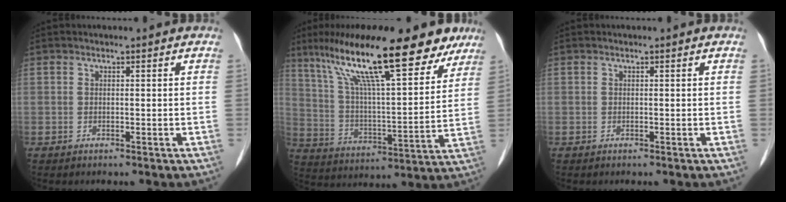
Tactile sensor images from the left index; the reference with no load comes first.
{"total": 22.1, "force": [15.7, 4.5, 14.9], "torque": [-0.247, 0.024, 0.258]}
{"total": 0.0}